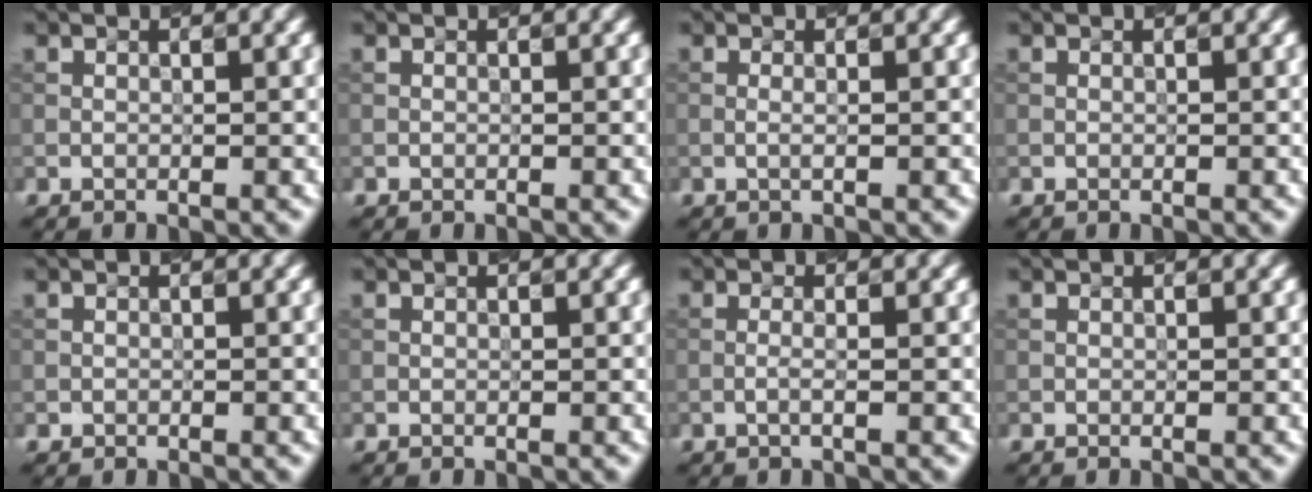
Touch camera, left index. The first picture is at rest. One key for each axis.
{"total": 0.0}
{"total": 0.5, "fx": -0.1, "fy": 0.1, "fz": 0.5, "tx": -0.014, "ty": -0.002, "tz": 0.001}
{"total": 0.0}
{"total": 0.6, "fx": -0.2, "fy": -0.2, "fz": -0.5, "tx": 0.002, "ty": 0.001, "tz": 0.006}
{"total": 0.0}
{"total": 0.7, "fx": -0.3, "fy": 0.0, "fz": 0.6, "tx": -0.018, "ty": 0.006, "tz": -0.004}
{"total": 0.0}